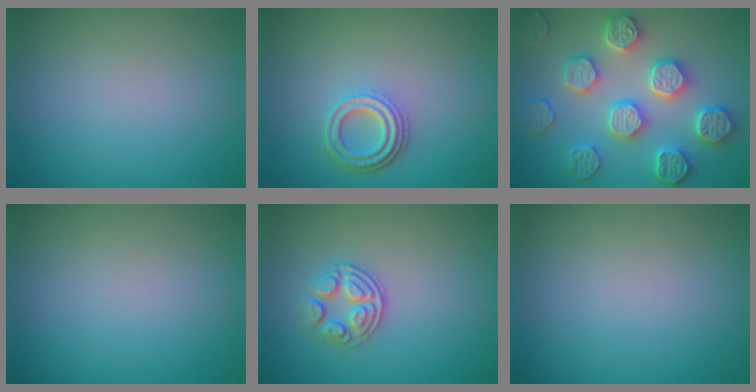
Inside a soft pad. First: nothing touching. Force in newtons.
{"total": 3.6, "press": 2.8, "slide": 2.2}
{"total": 6.3, "press": 5.9, "slide": 2.1}
{"total": 0.0}
{"total": 2.9, "press": 2.5, "slide": 1.4}
{"total": 0.0}